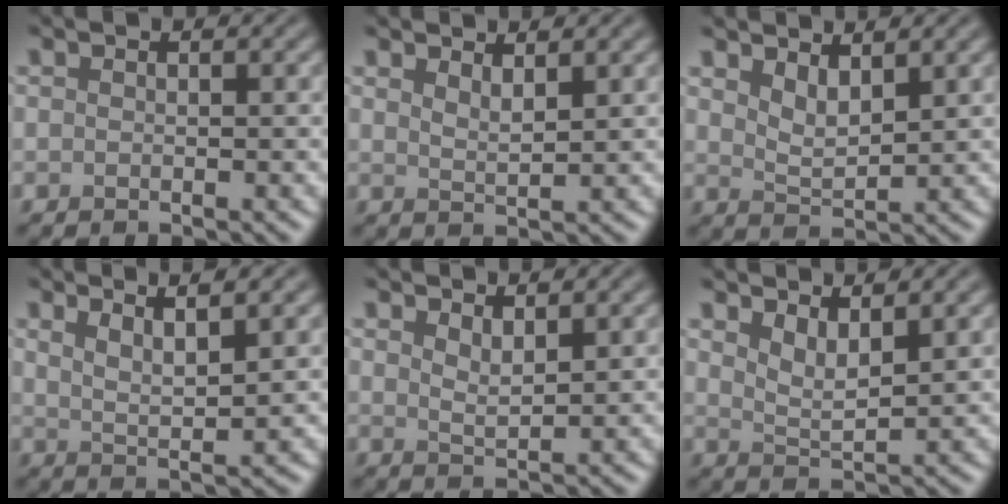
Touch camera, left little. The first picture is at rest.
{"total": 1.9, "force": [1.6, 0.4, 0.9], "torque": [-0.015, -0.001, 0.027]}
{"total": 2.6, "force": [1.8, 0.9, 1.7], "torque": [-0.034, -0.010, 0.038]}
{"total": 3.6, "force": [2.4, 0.6, 2.6], "torque": [-0.037, -0.002, 0.042]}
{"total": 2.0, "force": [1.6, 0.4, 1.1], "torque": [-0.019, -0.004, 0.030]}
{"total": 2.8, "force": [2.0, 0.8, 1.8], "torque": [-0.033, -0.011, 0.040]}